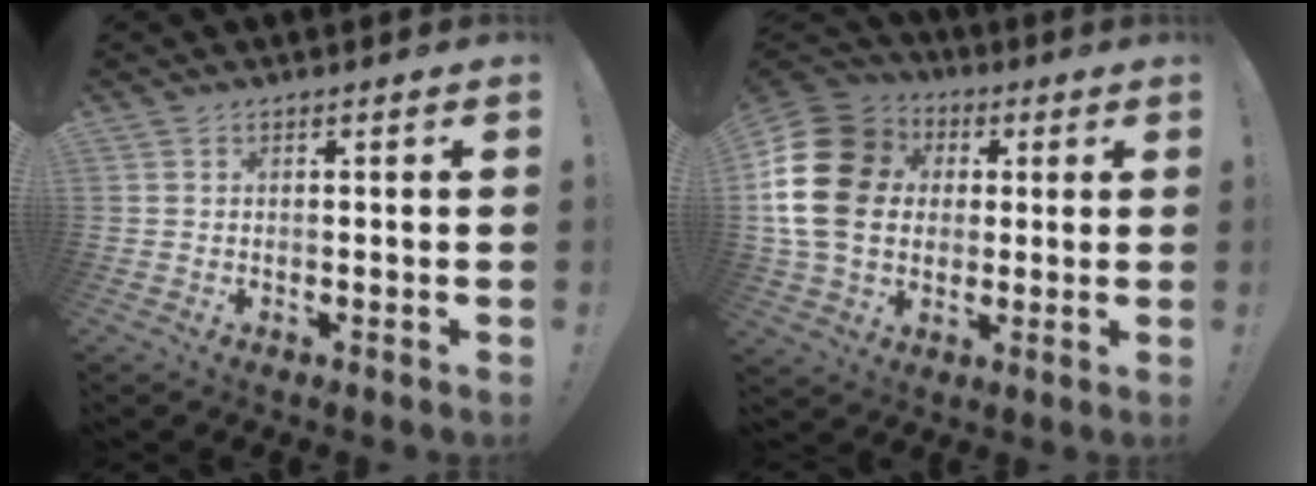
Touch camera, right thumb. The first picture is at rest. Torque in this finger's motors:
{"motor_torque": [2.07, 2.96, 1.20, -0.70, 0.60]}